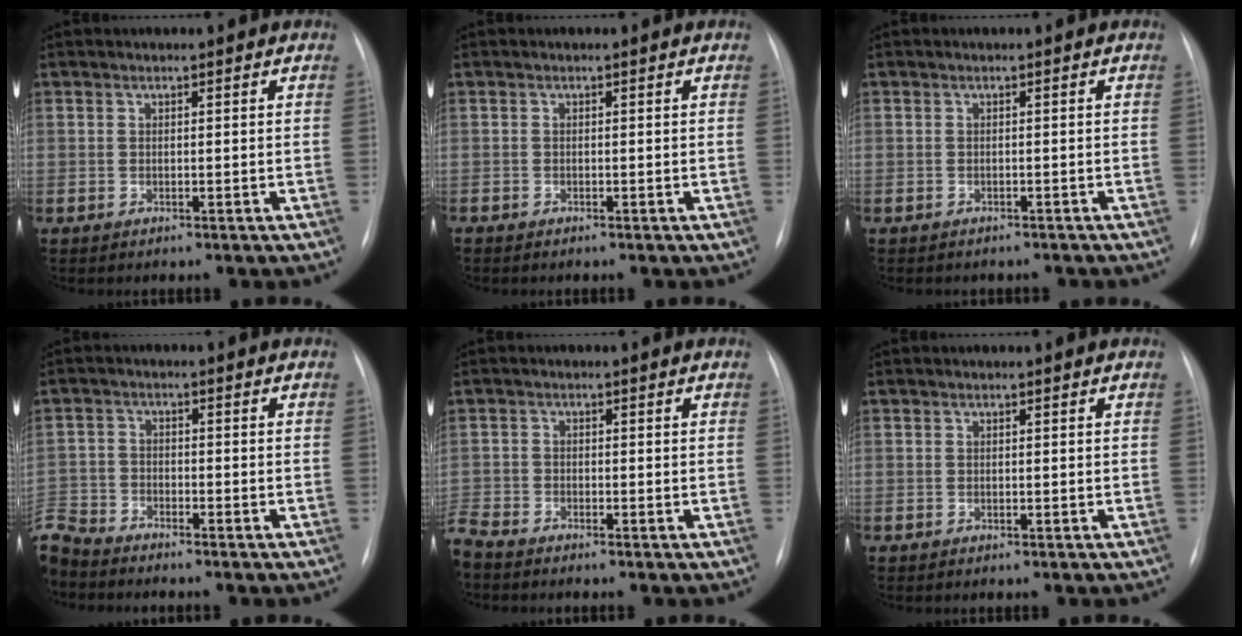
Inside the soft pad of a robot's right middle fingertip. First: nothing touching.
{"total": 0.0}
{"total": 3.6, "force": [-3.2, 1.4, 1.0], "torque": [-0.013, -0.002, -0.034]}
{"total": 6.9, "force": [-6.7, 1.4, 0.8], "torque": [-0.017, -0.006, -0.134]}
{"total": 3.7, "force": [-3.6, 0.6, 0.9], "torque": [-0.014, -0.014, -0.072]}
{"total": 0.0}